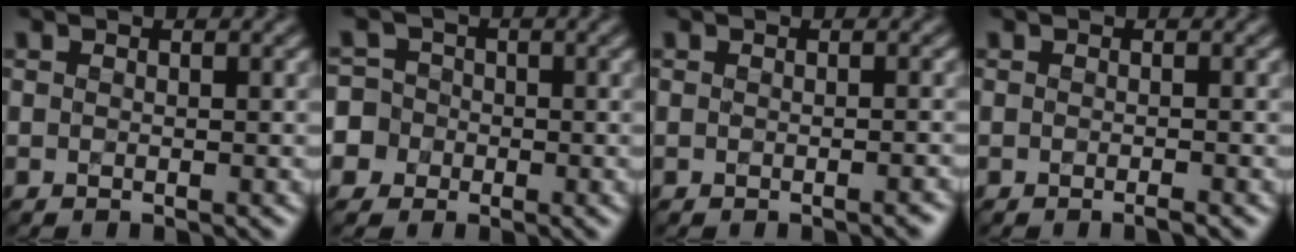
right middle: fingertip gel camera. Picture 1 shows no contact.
{"total": 5.0, "force": [-2.1, 4.5, 0.6], "torque": [-0.003, 0.011, -0.062]}
{"total": 0.8, "force": [-0.4, 0.3, 0.7], "torque": [0.001, 0.005, -0.007]}
{"total": 0.8, "force": [-0.6, 0.0, 0.6], "torque": [-0.006, 0.002, -0.012]}